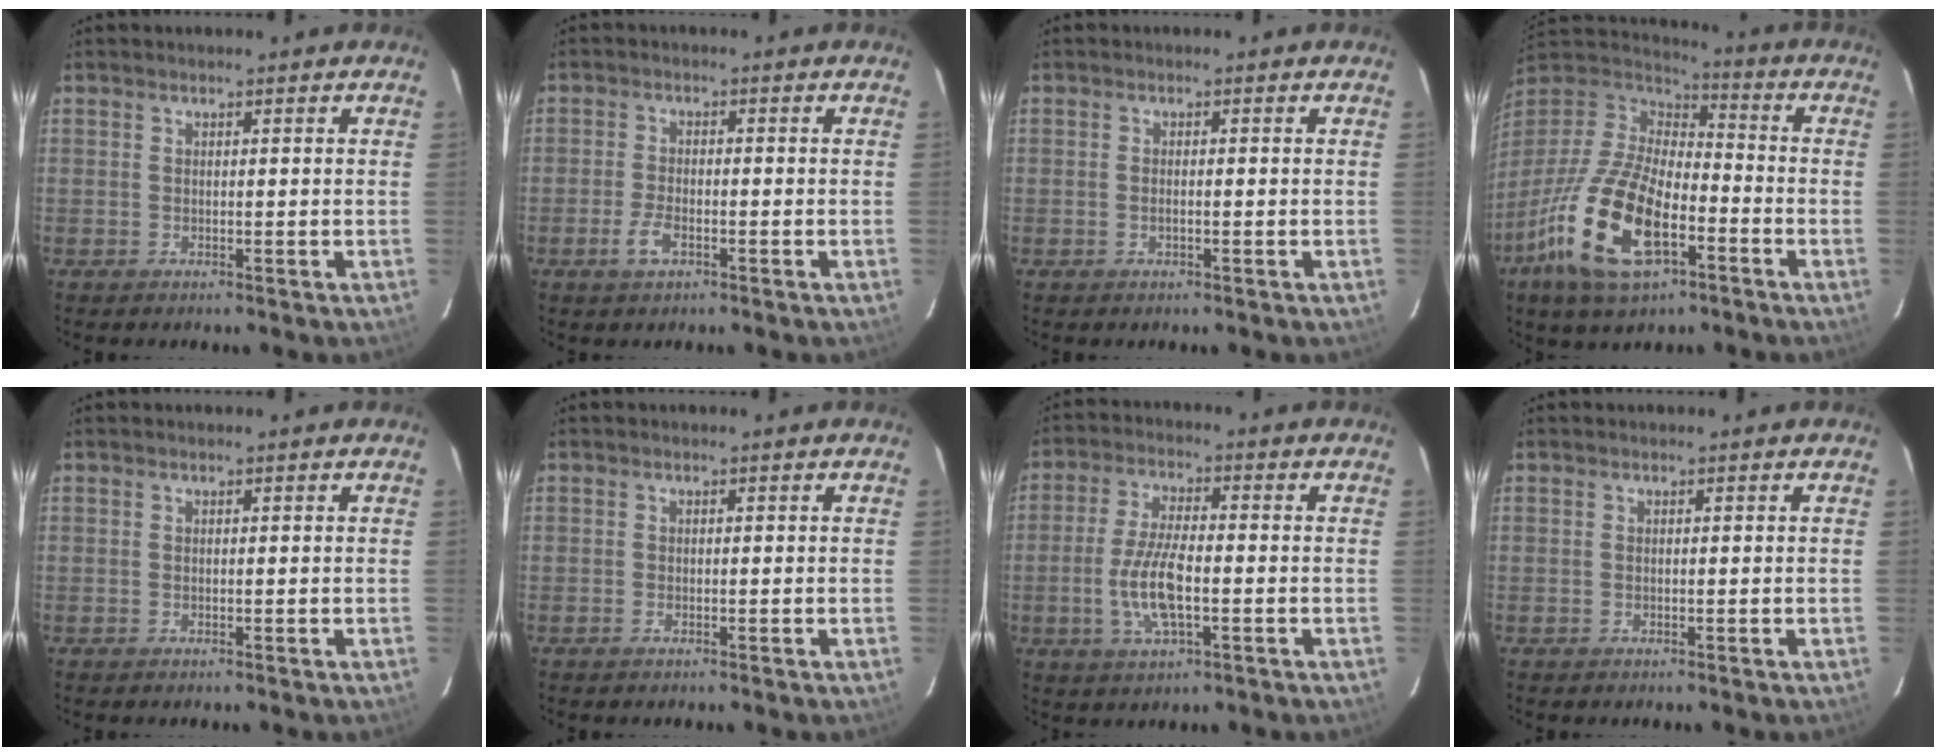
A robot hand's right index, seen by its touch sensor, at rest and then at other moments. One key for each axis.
{"total": 3.6, "fx": -1.8, "fy": 1.5, "fz": 2.7, "tx": -0.064, "ty": -0.001, "tz": -0.034}
{"total": 0.9, "fx": -0.4, "fy": 0.3, "fz": 0.7, "tx": -0.015, "ty": -0.001, "tz": -0.006}
{"total": 21.9, "fx": -10.2, "fy": 10.0, "fz": 16.6, "tx": -0.353, "ty": -0.037, "tz": -0.188}
{"total": 0.0}
{"total": 0.6, "fx": -0.4, "fy": 0.3, "fz": 0.3, "tx": -0.006, "ty": -0.001, "tz": -0.009}
{"total": 9.5, "fx": -2.3, "fy": 3.0, "fz": 8.7, "tx": -0.179, "ty": -0.003, "tz": -0.045}
{"total": 0.0}